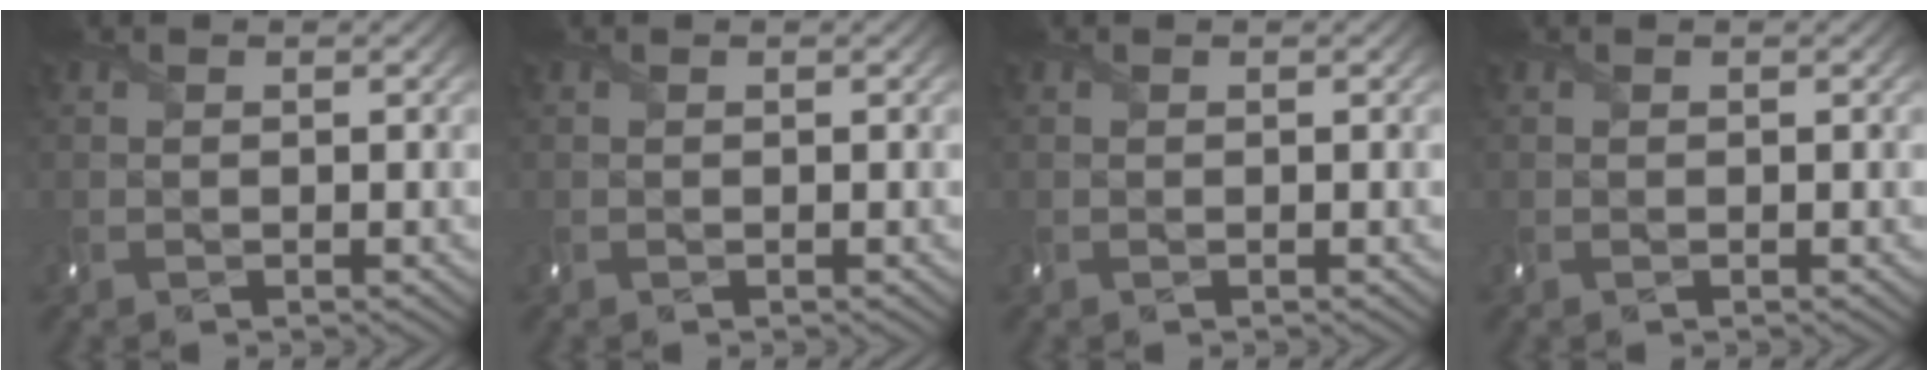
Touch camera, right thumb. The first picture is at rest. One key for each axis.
{"total": 0.0}
{"total": 0.0}
{"total": 0.0}